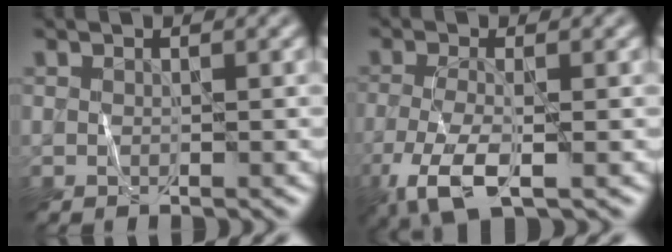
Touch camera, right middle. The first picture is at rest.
{"total": 5.2, "force": [-2.2, 1.7, 4.4], "torque": [-0.099, -0.011, -0.049]}